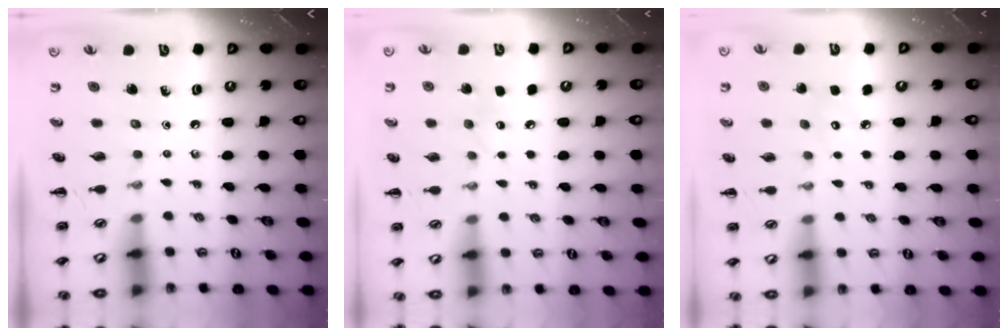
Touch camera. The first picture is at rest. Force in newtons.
{"total": 5.5, "press": 5.4, "slide": 1.3}
{"total": 3.9, "press": 3.8, "slide": 1.0}